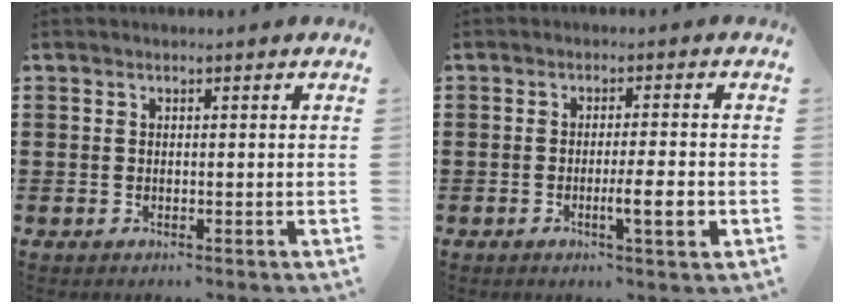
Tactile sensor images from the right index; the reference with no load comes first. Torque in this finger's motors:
{"motor_torque": [0.55, -0.02, 0.13, 0.05]}